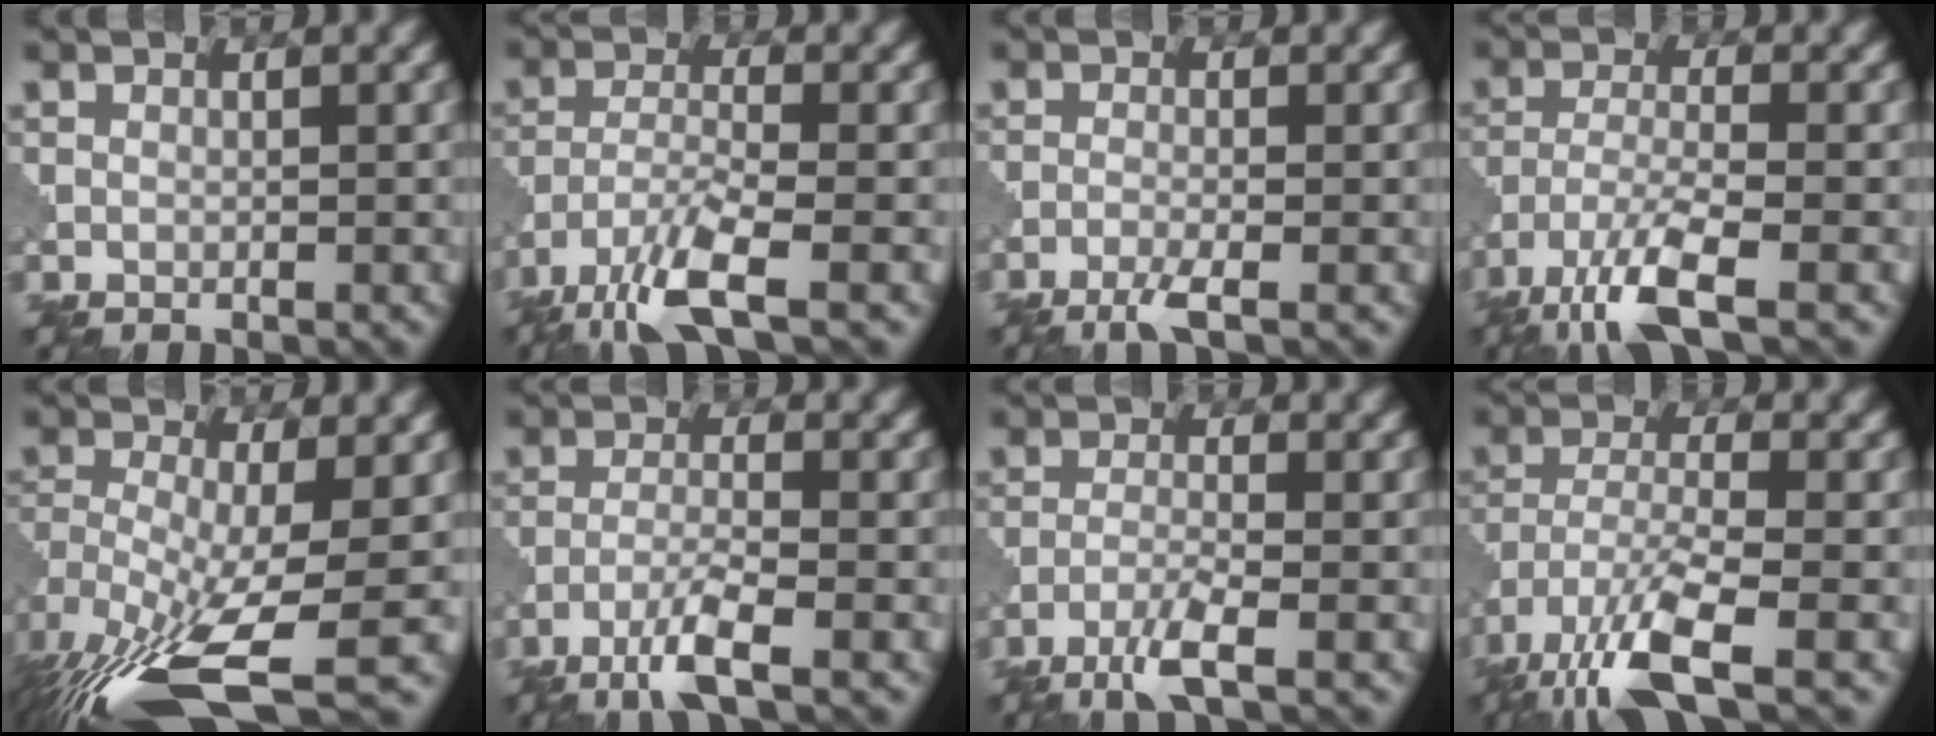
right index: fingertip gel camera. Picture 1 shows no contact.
{"total": 6.4, "force": [-4.5, 1.3, 4.4], "torque": [-0.091, -0.009, -0.096]}
{"total": 2.4, "force": [-1.6, 0.3, 1.8], "torque": [-0.036, -0.002, -0.040]}
{"total": 7.0, "force": [-4.7, 1.6, 4.9], "torque": [-0.101, -0.010, -0.097]}
{"total": 13.2, "force": [-6.4, 4.6, 10.6], "torque": [-0.228, -0.022, -0.104]}
{"total": 4.3, "force": [-2.8, 0.5, 3.3], "torque": [-0.066, 0.001, -0.064]}
{"total": 3.6, "force": [-2.4, 0.3, 2.6], "torque": [-0.053, 0.002, -0.058]}
{"total": 8.9, "force": [-5.7, 2.4, 6.5], "torque": [-0.134, -0.011, -0.116]}